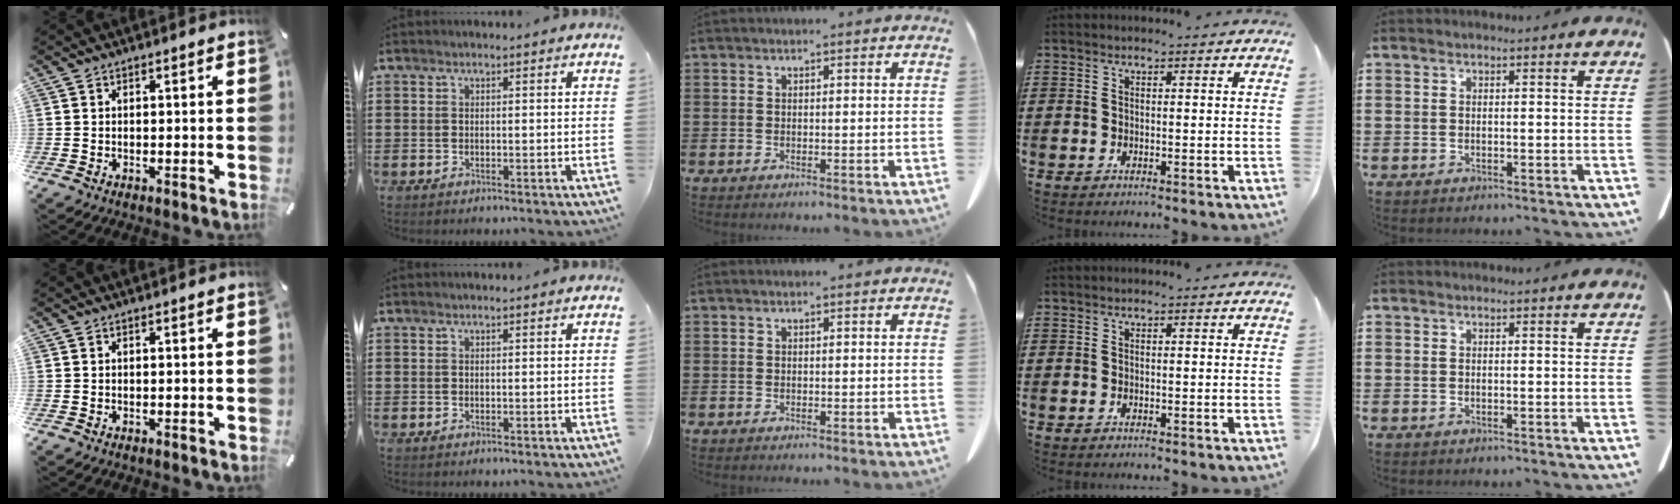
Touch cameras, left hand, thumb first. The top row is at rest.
{}